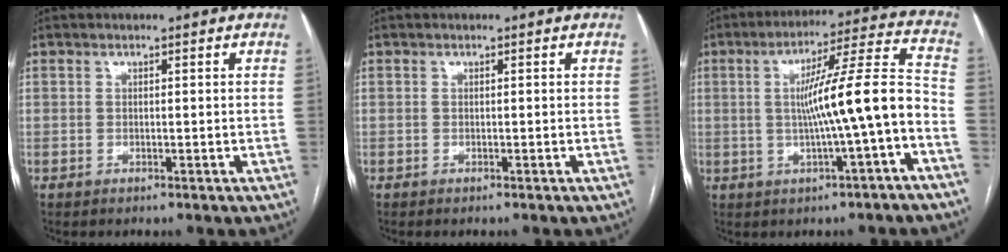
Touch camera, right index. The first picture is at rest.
{"total": 0.0}
{"total": 12.4, "force": [-2.2, -0.2, 12.2], "torque": [-0.188, 0.022, -0.034]}